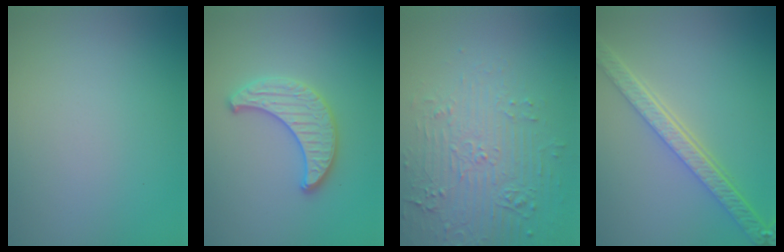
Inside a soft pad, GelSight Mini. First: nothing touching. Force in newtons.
{"total": 3.1, "press": 3.1, "slide": 0.3}
{"total": 5.2, "press": 3.7, "slide": 3.7}
{"total": 5.4, "press": 4.2, "slide": 3.4}